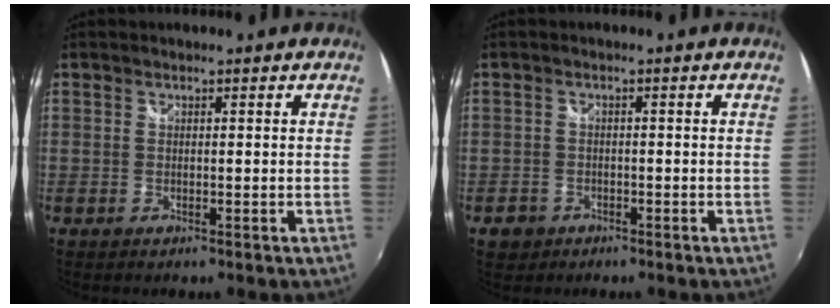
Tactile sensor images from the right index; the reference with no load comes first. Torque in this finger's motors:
{"motor_torque": [-0.63, -0.41, -0.39, -0.14]}